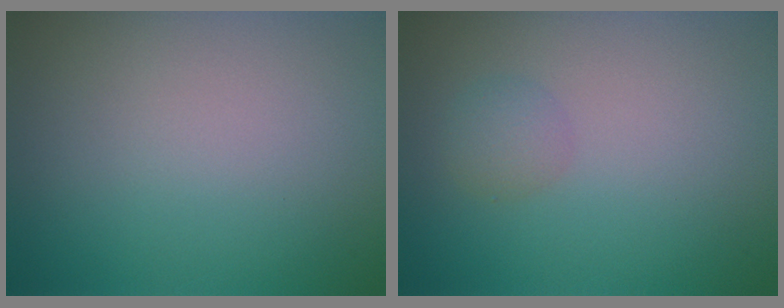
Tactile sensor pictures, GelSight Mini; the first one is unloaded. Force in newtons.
{"total": 1.4, "press": 1.4, "slide": 0.0}